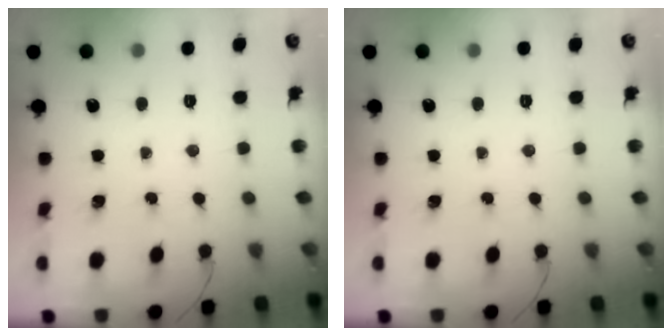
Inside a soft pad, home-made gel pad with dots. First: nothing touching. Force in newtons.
{"total": 0.0}